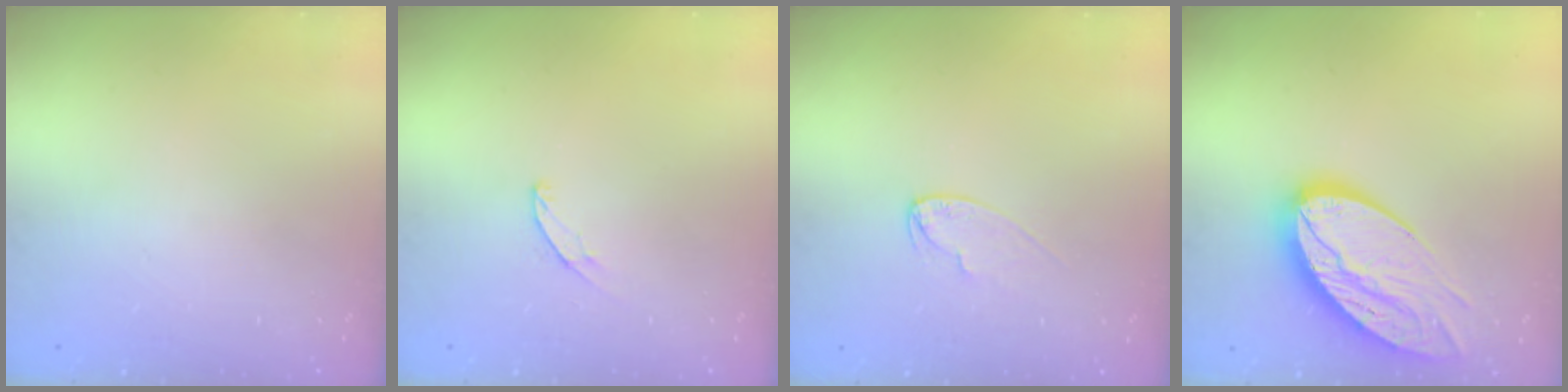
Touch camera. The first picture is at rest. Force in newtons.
{"total": 4.8, "press": 4.7, "slide": 0.3}
{"total": 5.1, "press": 5.1, "slide": 0.4}
{"total": 19.1, "press": 19.1, "slide": 1.4}